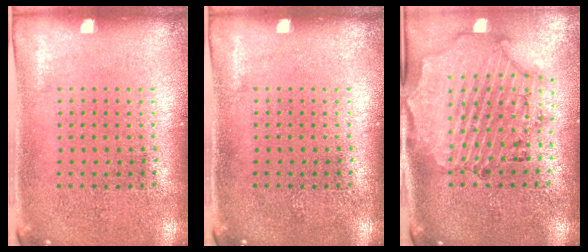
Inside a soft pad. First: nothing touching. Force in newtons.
{"total": 0.0}
{"total": 1.8, "press": 1.8, "slide": 0.3}